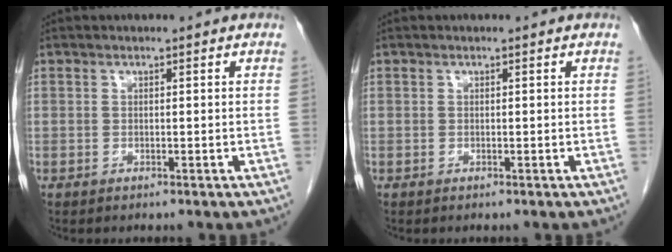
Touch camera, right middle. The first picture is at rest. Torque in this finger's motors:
{"motor_torque": [-0.03, -0.01, 0.00, -0.01]}